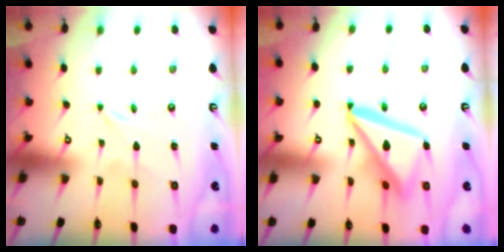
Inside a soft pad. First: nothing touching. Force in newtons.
{"total": 16.2, "press": 16.1, "slide": 1.8}